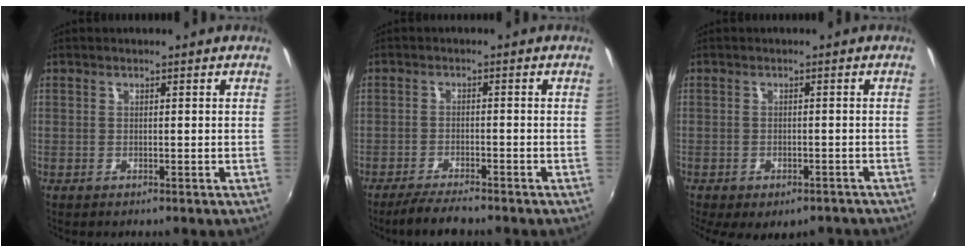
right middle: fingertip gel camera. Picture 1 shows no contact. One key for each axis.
{"total": 5.4, "fx": -4.7, "fy": 0.6, "fz": 2.6, "tx": -0.066, "ty": -0.013, "tz": -0.084}
{"total": 9.3, "fx": -6.7, "fy": 4.1, "fz": 4.9, "tx": -0.104, "ty": -0.030, "tz": -0.085}